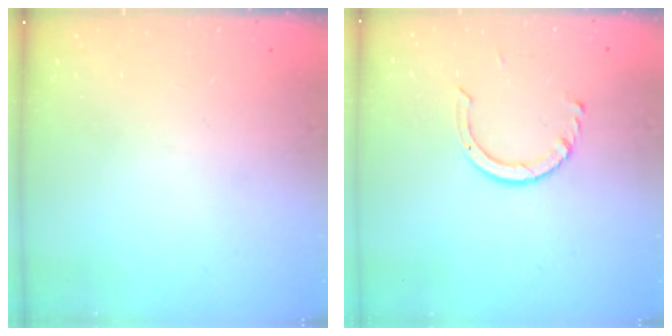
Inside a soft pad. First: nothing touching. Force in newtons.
{"total": 4.2, "press": 4.2, "slide": 0.3}